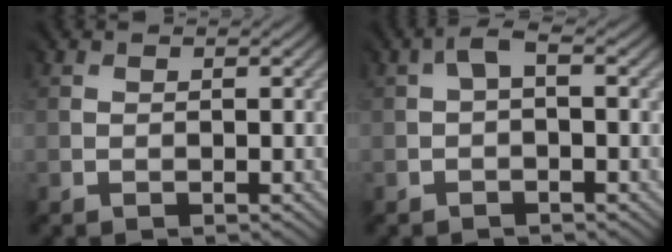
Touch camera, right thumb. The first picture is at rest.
{"total": 1.3, "force": [-0.1, 0.5, 1.2], "torque": [-0.033, 0.005, -0.009]}